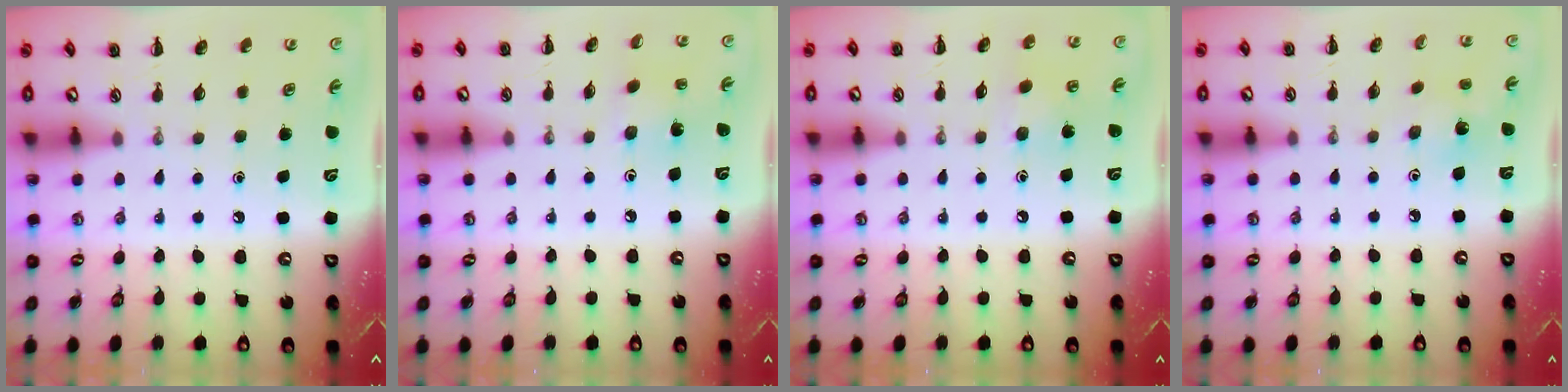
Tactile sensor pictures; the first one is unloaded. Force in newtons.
{"total": 1.6, "press": 1.5, "slide": 0.5}
{"total": 5.4, "press": 5.3, "slide": 1.1}
{"total": 1.8, "press": 1.7, "slide": 0.5}